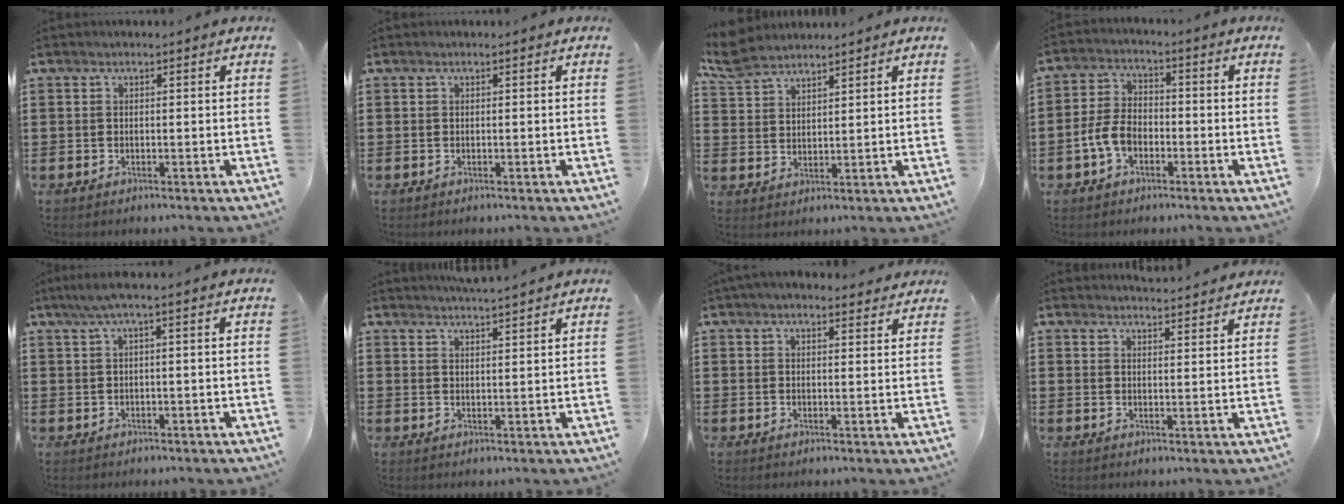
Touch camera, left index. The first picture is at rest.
{"total": 0.0}
{"total": 5.4, "force": [4.9, 1.7, 1.8], "torque": [-0.052, -0.006, 0.092]}
{"total": 5.6, "force": [-2.1, 3.4, 3.9], "torque": [-0.103, 0.000, -0.049]}
{"total": 2.1, "force": [0.2, 0.0, 2.1], "torque": [-0.036, 0.000, 0.001]}
{"total": 2.7, "force": [2.7, -0.2, 0.3], "torque": [-0.012, -0.008, 0.051]}
{"total": 3.0, "force": [2.8, 0.9, 0.9], "torque": [-0.025, -0.002, 0.052]}
{"total": 2.9, "force": [2.9, -0.1, 0.0], "torque": [-0.001, -0.016, 0.052]}